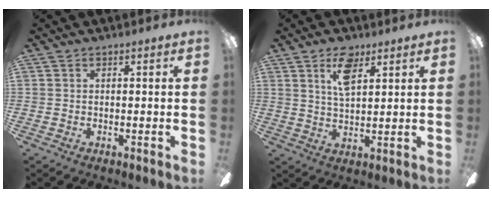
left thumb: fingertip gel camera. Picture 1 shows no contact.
{"total": 8.3, "force": [4.7, 3.9, 5.6], "torque": [-0.090, -0.007, 0.079]}